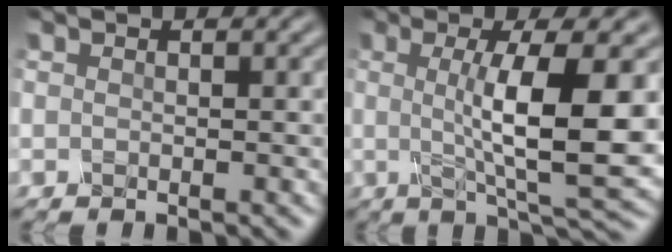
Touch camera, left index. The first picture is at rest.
{"total": 9.2, "force": [0.4, 1.9, 9.0], "torque": [-0.124, -0.006, 0.009]}